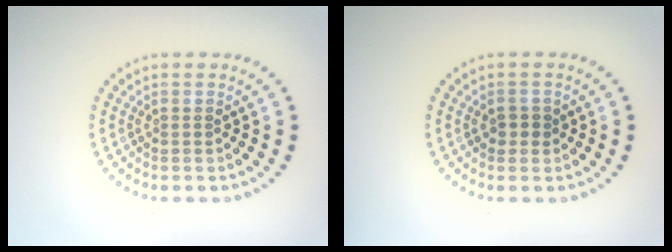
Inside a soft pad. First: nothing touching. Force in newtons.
{"total": 1.3, "press": 1.2, "slide": 0.5}